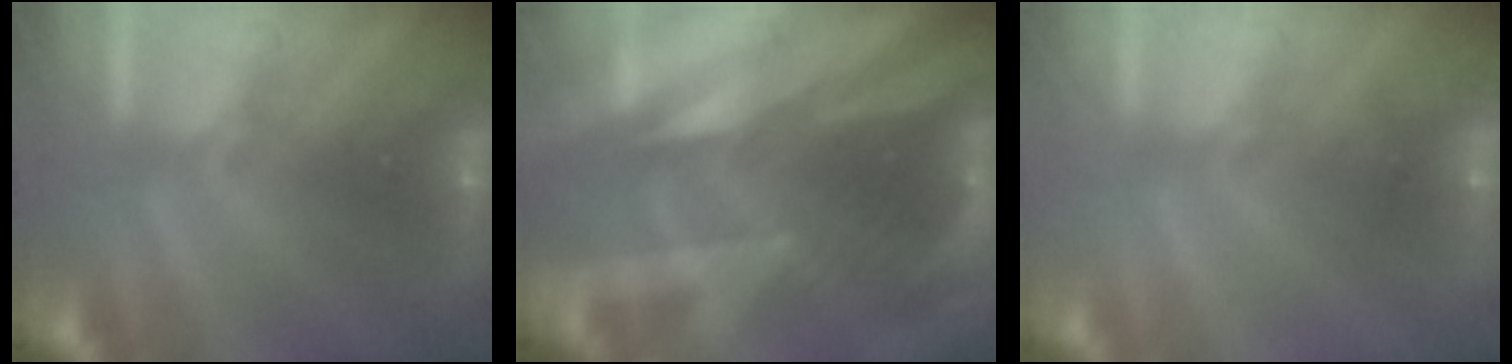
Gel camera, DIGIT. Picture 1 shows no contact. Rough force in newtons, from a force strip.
{"total": 2.8}
{"total": 1.7}